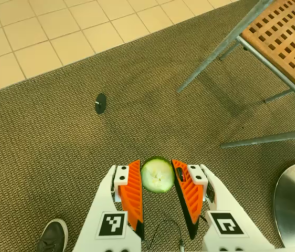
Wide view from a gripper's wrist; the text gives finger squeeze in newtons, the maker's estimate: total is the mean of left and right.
{"total": 7.4, "left": 7.2, "right": 7.5}